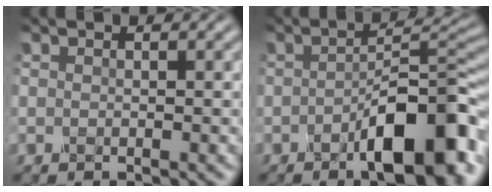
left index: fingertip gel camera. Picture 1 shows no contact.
{"total": 9.4, "force": [-4.2, 3.0, 7.9], "torque": [-0.110, 0.004, -0.060]}